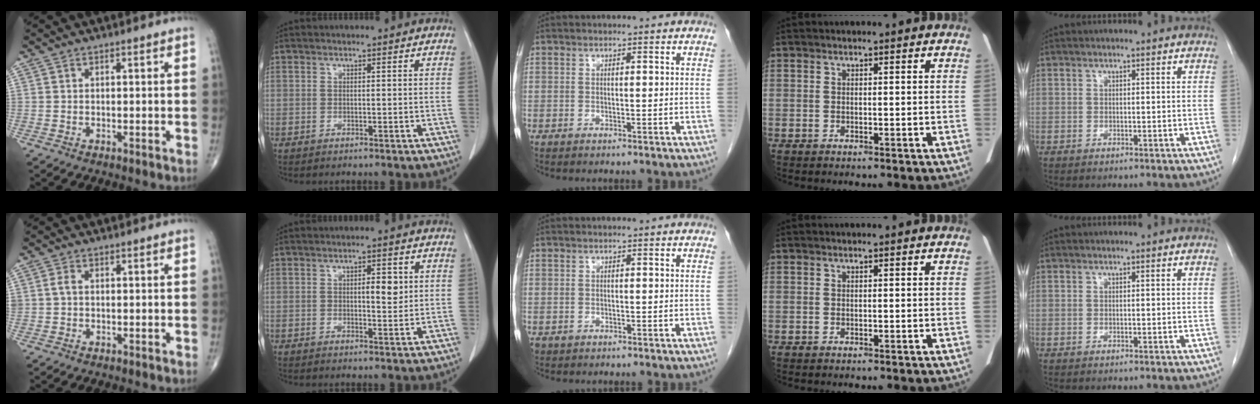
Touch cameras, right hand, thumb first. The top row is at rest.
{"thumb": {"total": 1.6, "force": [0.1, 1.0, 1.2], "torque": [-0.024, 0.002, 0.001]}, "index": {"total": 3.6, "force": [0.7, 1.3, 3.3], "torque": [-0.047, -0.001, 0.009]}, "middle": {"total": 0.6, "force": [-0.3, 0.5, 0.1], "torque": [-0.006, 0.003, -0.002]}}